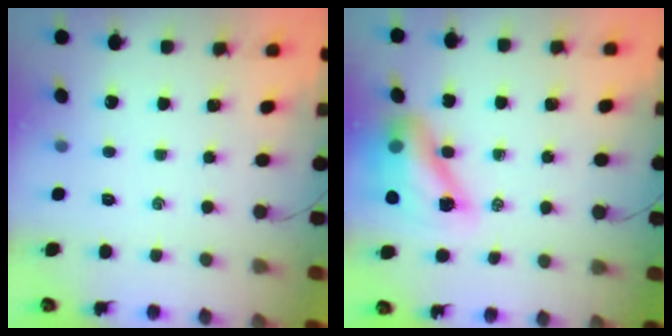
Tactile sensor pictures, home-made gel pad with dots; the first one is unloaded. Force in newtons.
{"total": 12.8, "press": 12.2, "slide": 3.6}